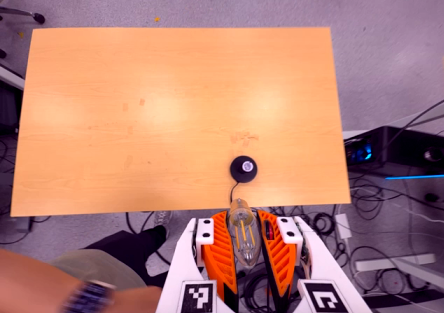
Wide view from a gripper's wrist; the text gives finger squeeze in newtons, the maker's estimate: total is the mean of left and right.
{"total": 22.5, "left": 25.3, "right": 19.7}